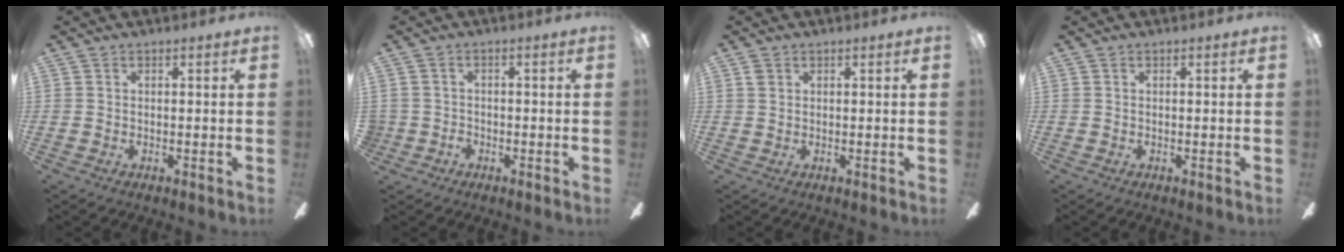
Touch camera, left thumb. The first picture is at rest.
{"total": 2.4, "force": [-1.3, 2.0, 0.4], "torque": [-0.006, 0.002, -0.024]}
{"total": 1.0, "force": [0.5, 0.8, 0.3], "torque": [0.001, -0.002, 0.007]}
{"total": 0.0}